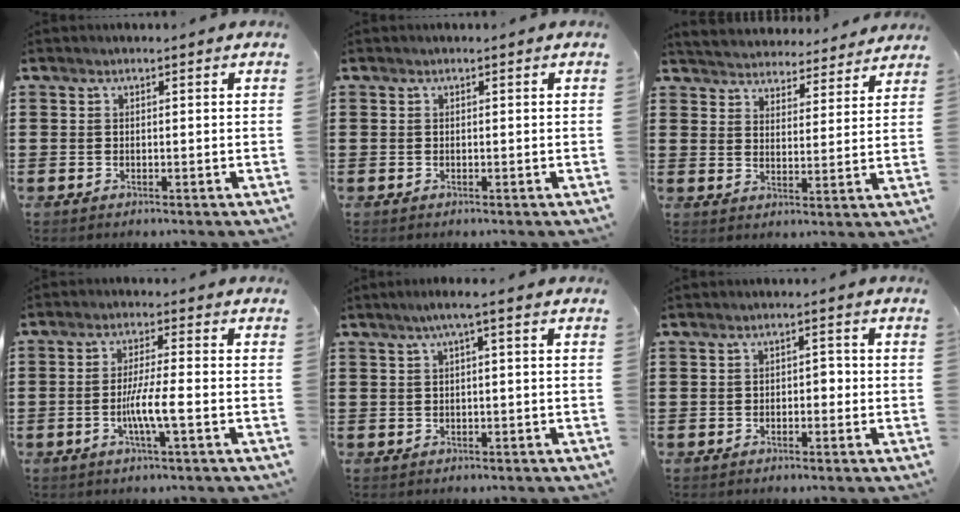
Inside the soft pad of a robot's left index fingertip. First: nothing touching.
{"total": 0.0}
{"total": 4.2, "force": [4.2, 0.1, -0.7], "torque": [-0.012, -0.032, 0.070]}
{"total": 5.8, "force": [-1.9, 0.3, 5.4], "torque": [-0.106, -0.008, -0.039]}
{"total": 2.0, "force": [-0.1, 0.0, 2.0], "torque": [-0.035, 0.000, -0.005]}
{"total": 2.0, "force": [-0.8, 1.1, 1.5], "torque": [-0.031, 0.006, -0.021]}